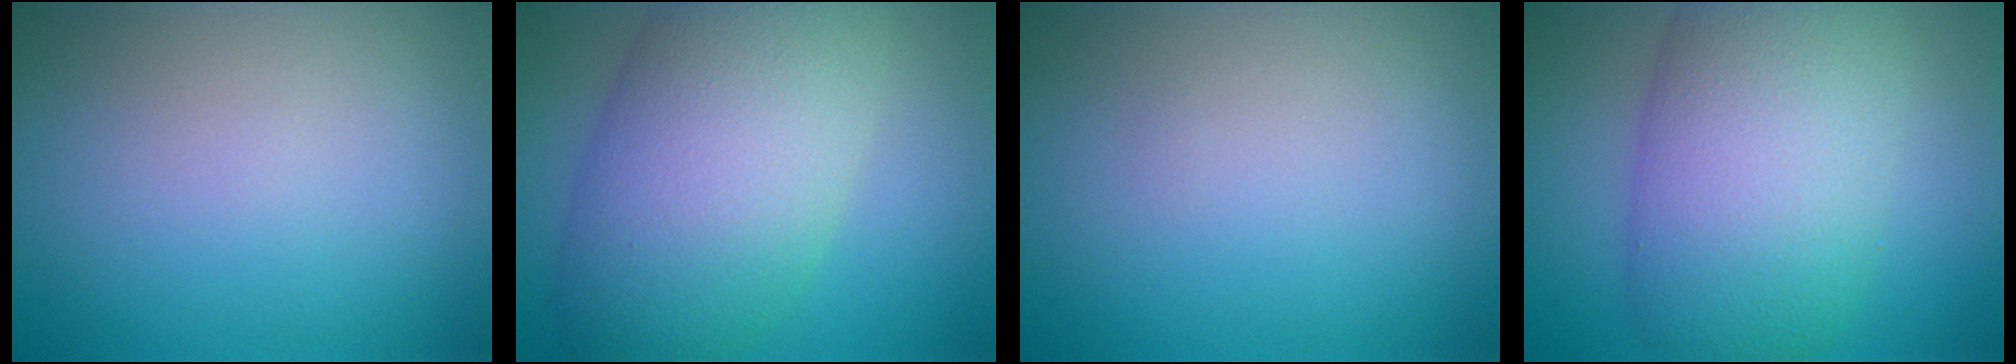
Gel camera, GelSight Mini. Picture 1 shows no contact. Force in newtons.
{"total": 10.5, "press": 10.5, "slide": 0.5}
{"total": 0.0}
{"total": 10.2, "press": 10.2, "slide": 0.4}